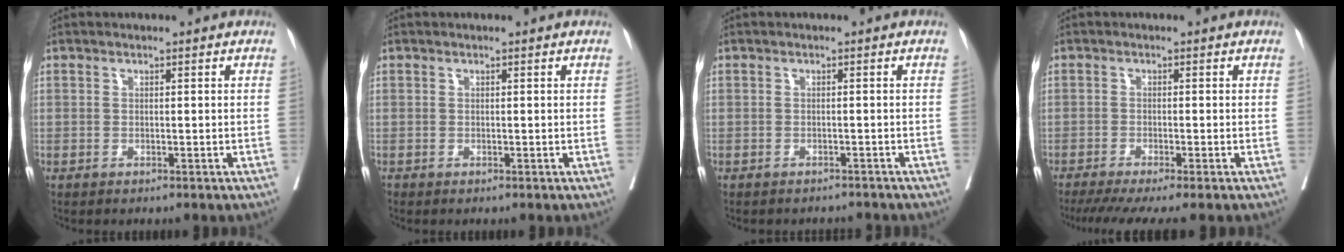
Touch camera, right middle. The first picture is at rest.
{"total": 0.0}
{"total": 3.6, "force": [-3.5, 0.9, 0.3], "torque": [0.001, -0.001, -0.041]}
{"total": 8.4, "force": [-6.9, -0.2, 4.9], "torque": [-0.056, -0.017, -0.106]}